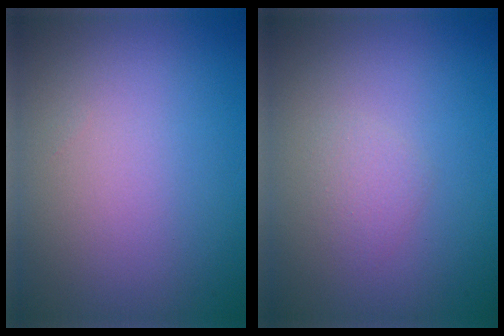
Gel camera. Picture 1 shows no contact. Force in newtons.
{"total": 1.1, "press": 1.1, "slide": 0.0}